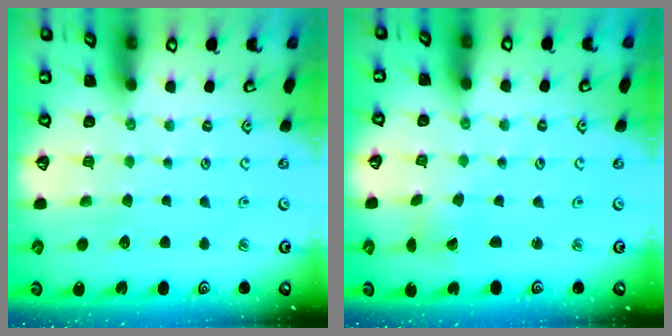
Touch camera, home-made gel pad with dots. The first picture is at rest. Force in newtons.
{"total": 1.4, "press": 1.4, "slide": 0.1}